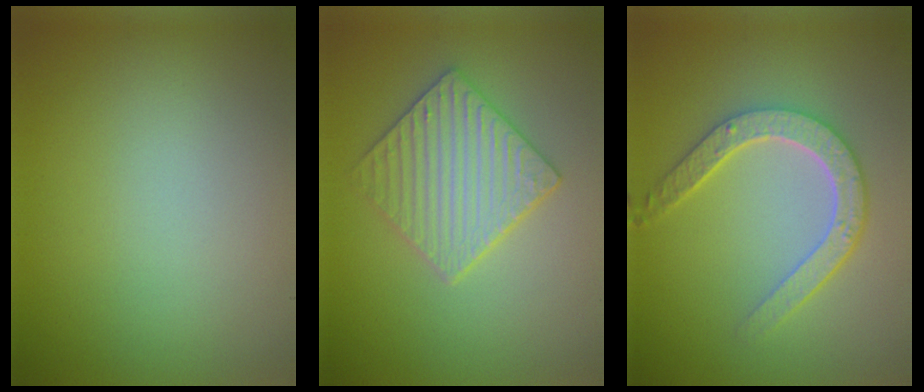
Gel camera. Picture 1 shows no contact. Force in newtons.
{"total": 4.1, "press": 3.7, "slide": 1.7}
{"total": 4.6, "press": 3.6, "slide": 2.8}